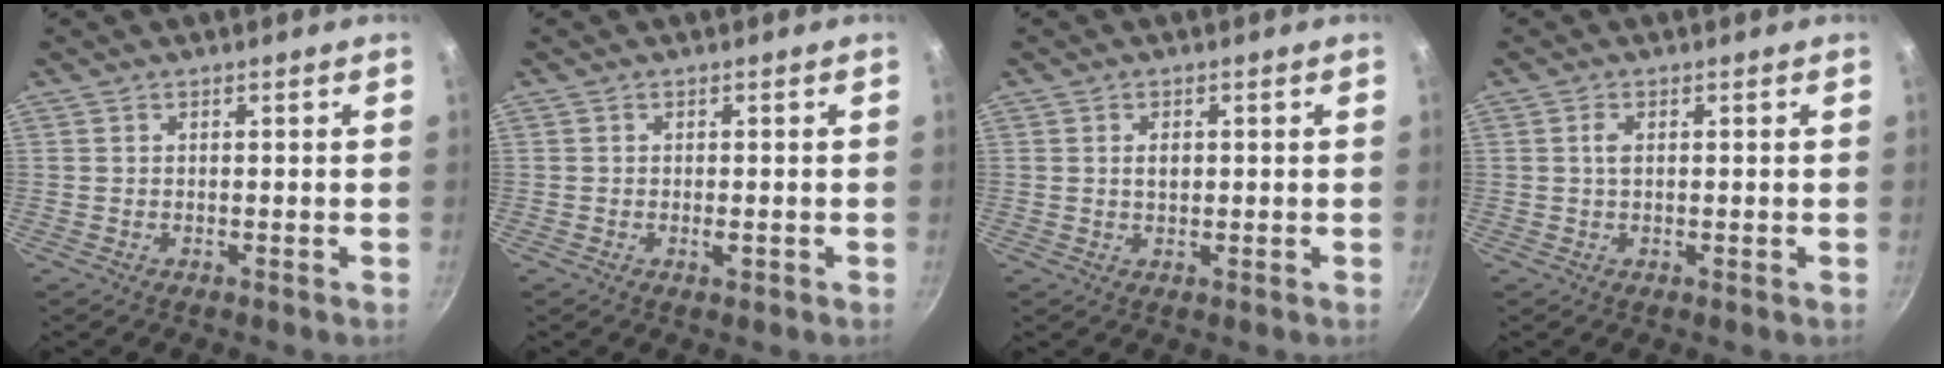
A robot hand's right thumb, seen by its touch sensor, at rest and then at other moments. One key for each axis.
{"total": 1.1, "fx": -0.3, "fy": 0.6, "fz": 0.8, "tx": -0.011, "ty": 0.000, "tz": -0.004}
{"total": 2.0, "fx": 0.3, "fy": 1.2, "fz": 1.5, "tx": -0.020, "ty": -0.002, "tz": 0.006}
{"total": 1.6, "fx": 0.3, "fy": 0.8, "fz": 1.4, "tx": -0.029, "ty": 0.000, "tz": 0.002}